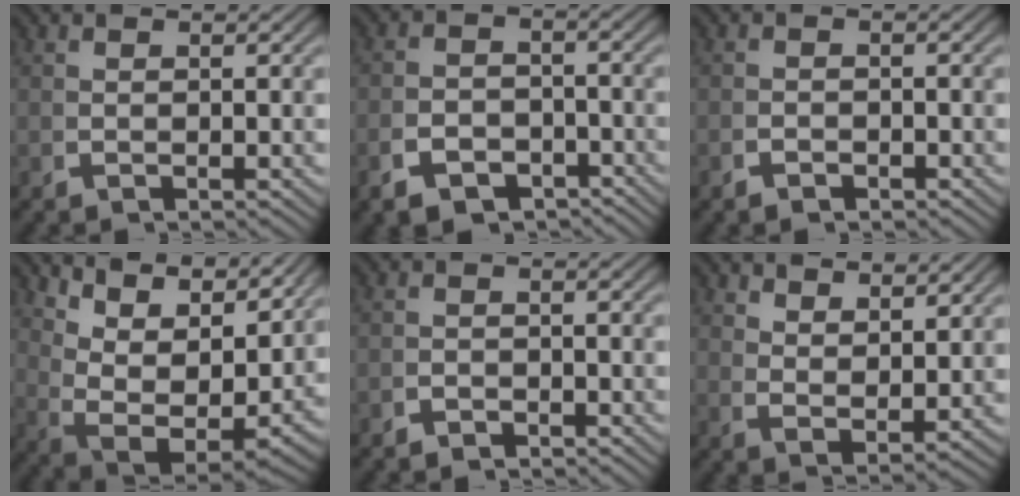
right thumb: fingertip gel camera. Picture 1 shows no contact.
{"total": 5.6, "force": [-3.7, 3.8, 1.9], "torque": [-0.022, -0.025, -0.052]}
{"total": 1.0, "force": [-1.0, 0.1, 0.0], "torque": [0.006, -0.002, -0.018]}
{"total": 12.5, "force": [2.0, 7.9, 9.5], "torque": [-0.198, -0.050, 0.053]}
{"total": 1.4, "force": [-1.4, 0.1, -0.1], "torque": [0.009, -0.004, -0.024]}
{"total": 3.3, "force": [2.7, 0.7, 1.8], "torque": [-0.026, -0.004, 0.058]}